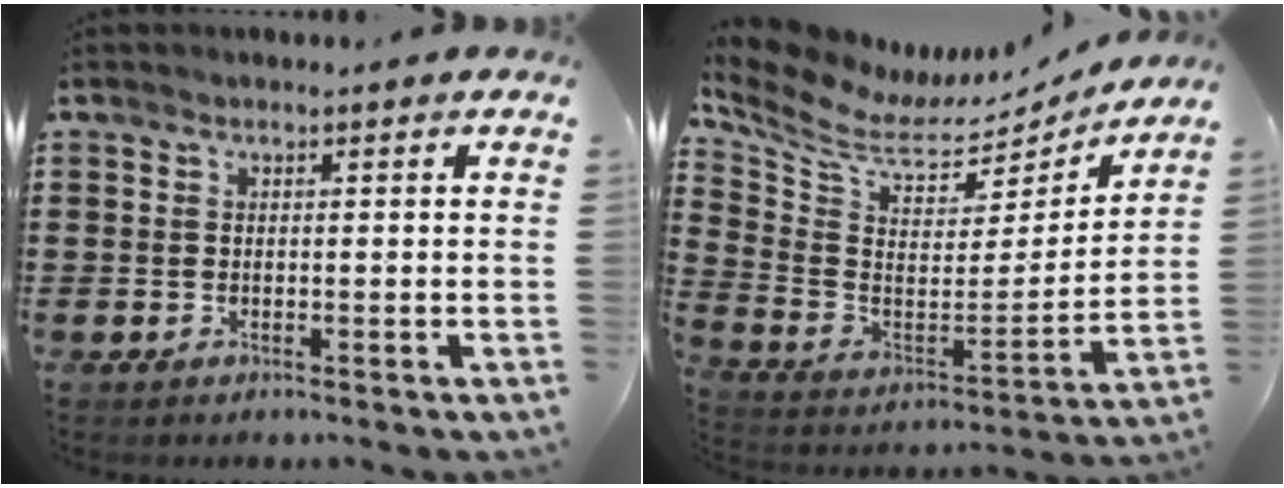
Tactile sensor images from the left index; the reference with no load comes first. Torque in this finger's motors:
{"motor_torque": [2.14, 0.00, 0.43, 0.02]}